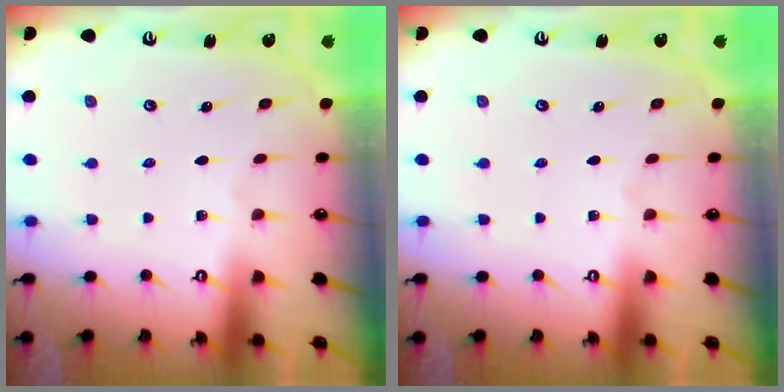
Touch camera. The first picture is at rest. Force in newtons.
{"total": 0.0}